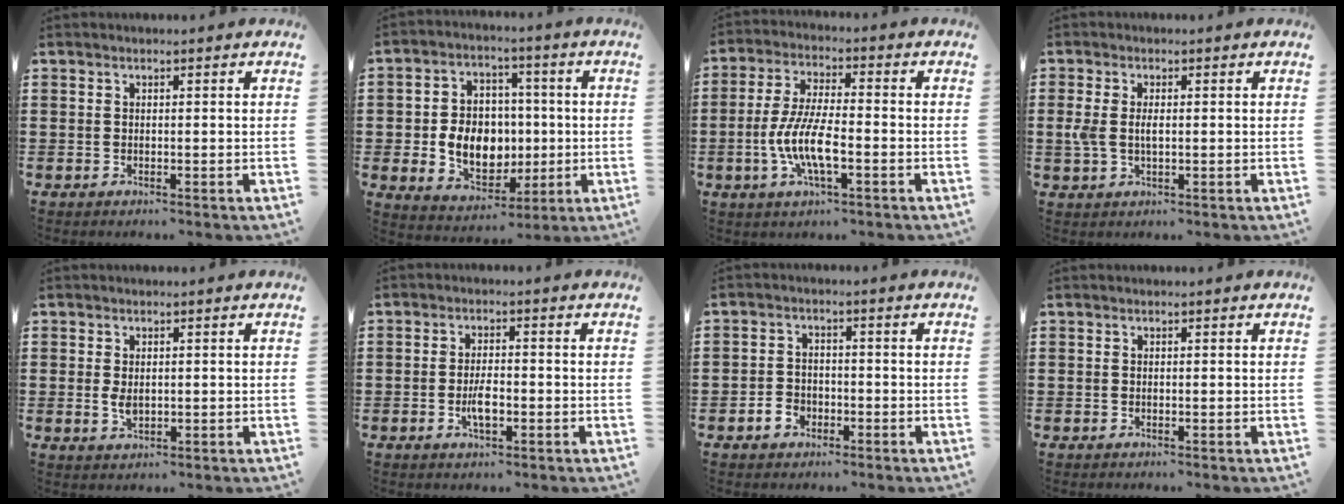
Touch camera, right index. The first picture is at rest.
{"total": 8.8, "force": [-0.6, 7.2, 5.1], "torque": [-0.092, 0.012, -0.010]}
{"total": 8.5, "force": [-2.7, 2.4, 7.7], "torque": [-0.176, -0.014, -0.056]}
{"total": 3.3, "force": [0.1, 1.7, 2.8], "torque": [-0.078, -0.002, -0.007]}
{"total": 2.2, "force": [0.1, 1.1, 1.8], "torque": [-0.037, 0.003, 0.002]}
{"total": 3.8, "force": [-1.1, 1.1, 3.5], "torque": [-0.075, -0.007, -0.022]}
{"total": 3.0, "force": [-1.6, 2.3, 1.0], "torque": [-0.024, 0.005, -0.034]}
{"total": 0.0}